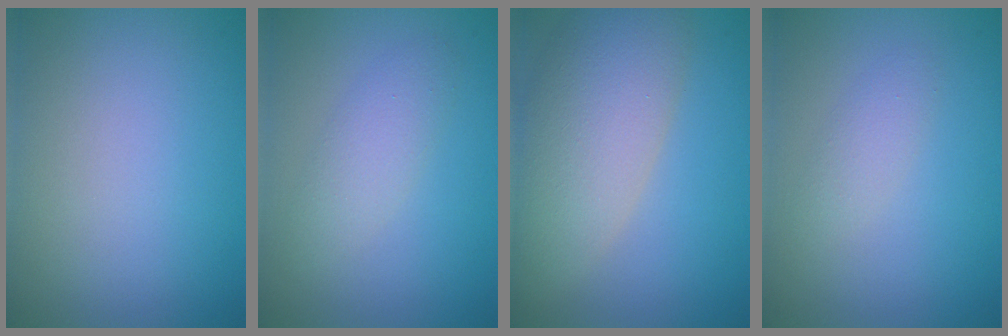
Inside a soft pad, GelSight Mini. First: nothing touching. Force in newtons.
{"total": 2.3, "press": 2.3, "slide": 0.0}
{"total": 8.1, "press": 8.1, "slide": 0.7}
{"total": 1.5, "press": 1.5, "slide": 0.0}